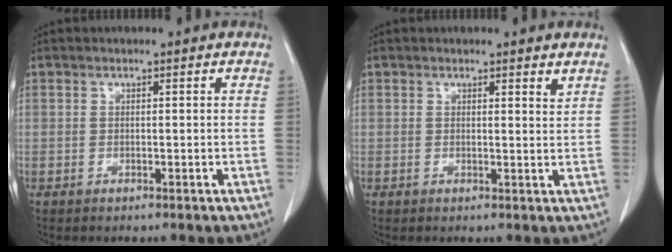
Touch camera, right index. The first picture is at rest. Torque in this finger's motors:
{"motor_torque": [-0.03, -0.02, -0.01, -0.01]}